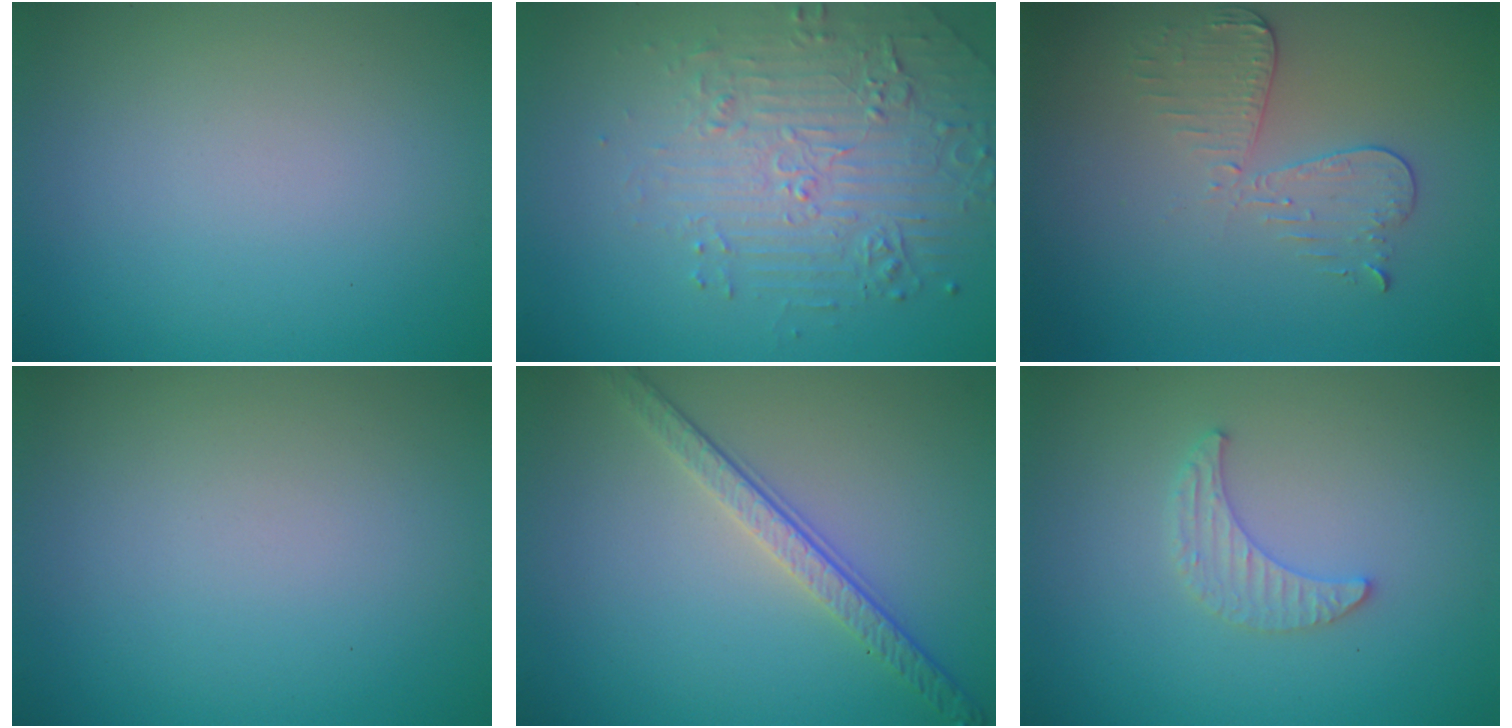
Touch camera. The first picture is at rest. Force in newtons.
{"total": 5.1, "press": 3.9, "slide": 3.3}
{"total": 2.9, "press": 2.7, "slide": 1.2}
{"total": 0.0}
{"total": 3.8, "press": 2.8, "slide": 2.6}
{"total": 2.0, "press": 1.9, "slide": 0.5}